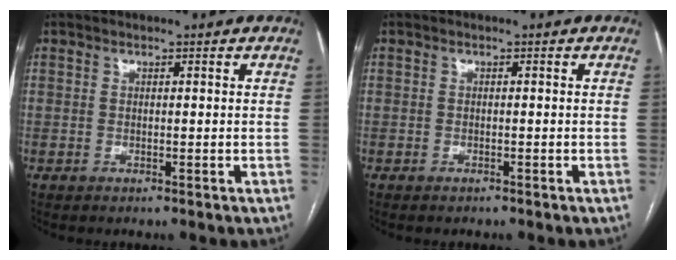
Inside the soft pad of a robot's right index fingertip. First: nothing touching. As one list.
[{"total": 0.8, "force": [-0.7, 0.3, 0.2], "torque": [-0.009, -0.001, -0.009]}]